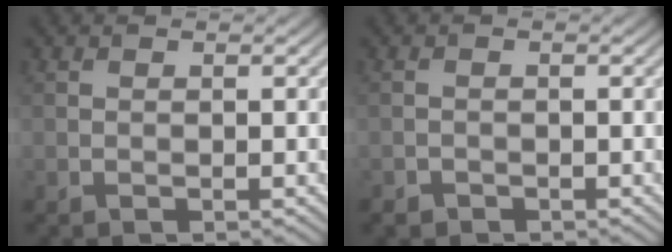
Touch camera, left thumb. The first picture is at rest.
{"total": 1.0, "force": [-0.9, 0.5, 0.0], "torque": [-0.001, -0.003, -0.018]}